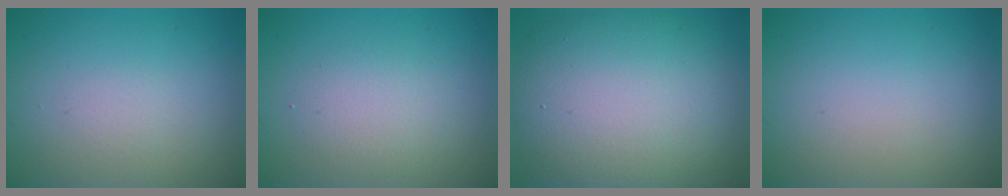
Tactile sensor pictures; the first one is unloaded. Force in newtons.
{"total": 2.2, "press": 2.2, "slide": 0.0}
{"total": 12.2, "press": 12.2, "slide": 0.3}
{"total": 0.0}